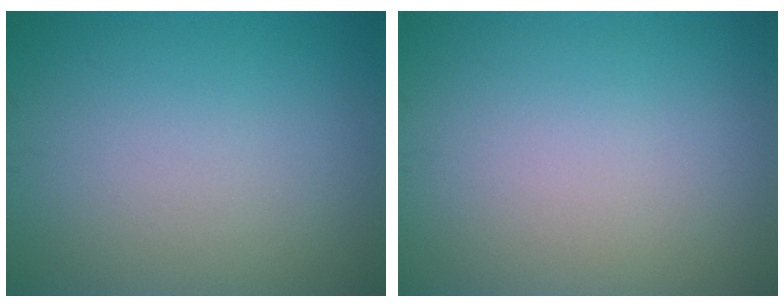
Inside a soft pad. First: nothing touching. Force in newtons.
{"total": 0.0}